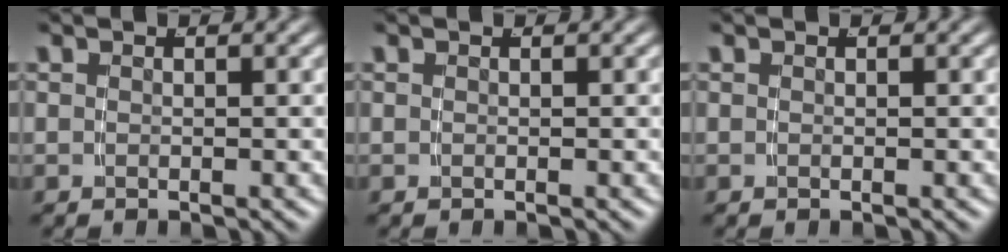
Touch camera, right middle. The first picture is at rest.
{"total": 0.0}
{"total": 0.0}